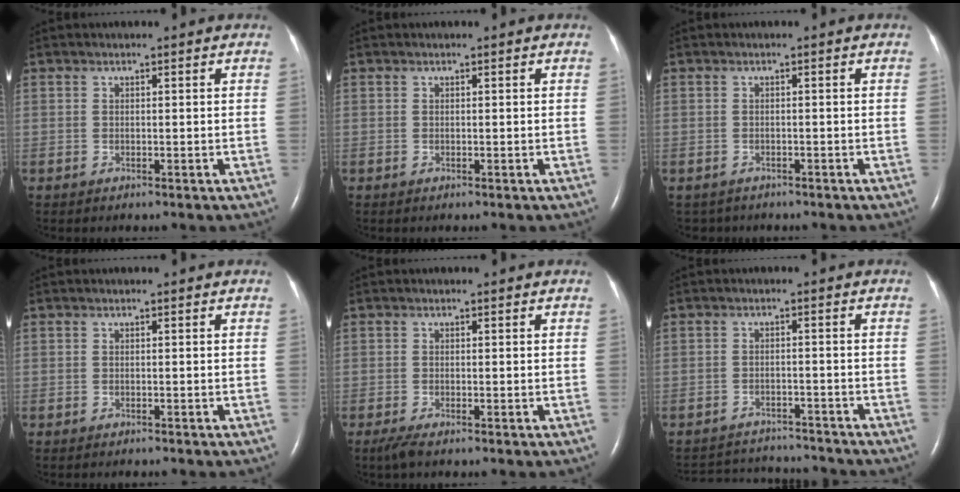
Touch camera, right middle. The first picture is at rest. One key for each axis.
{"total": 0.0}
{"total": 2.5, "fx": -2.1, "fy": 1.3, "fz": 0.0, "tx": -0.005, "ty": 0.000, "tz": -0.028}
{"total": 1.6, "fx": -1.4, "fy": 0.3, "fz": 0.6, "tx": -0.012, "ty": -0.004, "tz": -0.016}
{"total": 1.7, "fx": -1.2, "fy": 0.1, "fz": 1.2, "tx": -0.035, "ty": -0.009, "tz": -0.027}
{"total": 10.3, "fx": -10.2, "fy": 1.2, "fz": 1.2, "tx": -0.028, "ty": 0.006, "tz": -0.142}